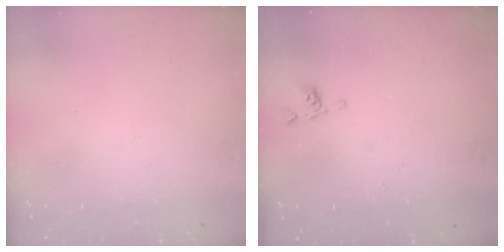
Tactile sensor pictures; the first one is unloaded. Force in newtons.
{"total": 5.5, "press": 5.5, "slide": 0.2}